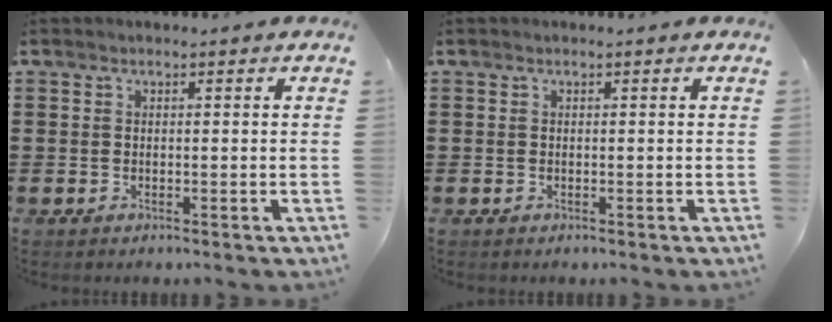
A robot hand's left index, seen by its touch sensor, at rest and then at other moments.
{"total": 0.0}